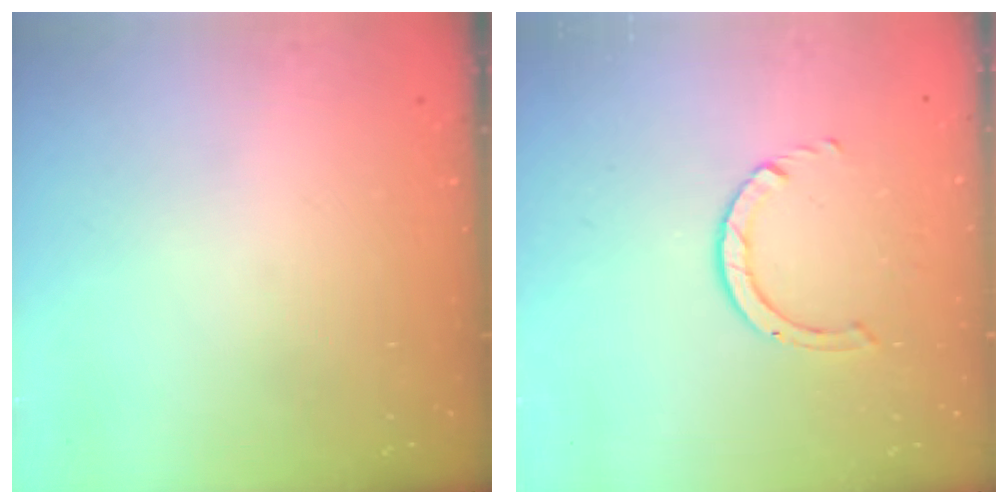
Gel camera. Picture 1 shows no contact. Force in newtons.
{"total": 1.4, "press": 1.4, "slide": 0.2}